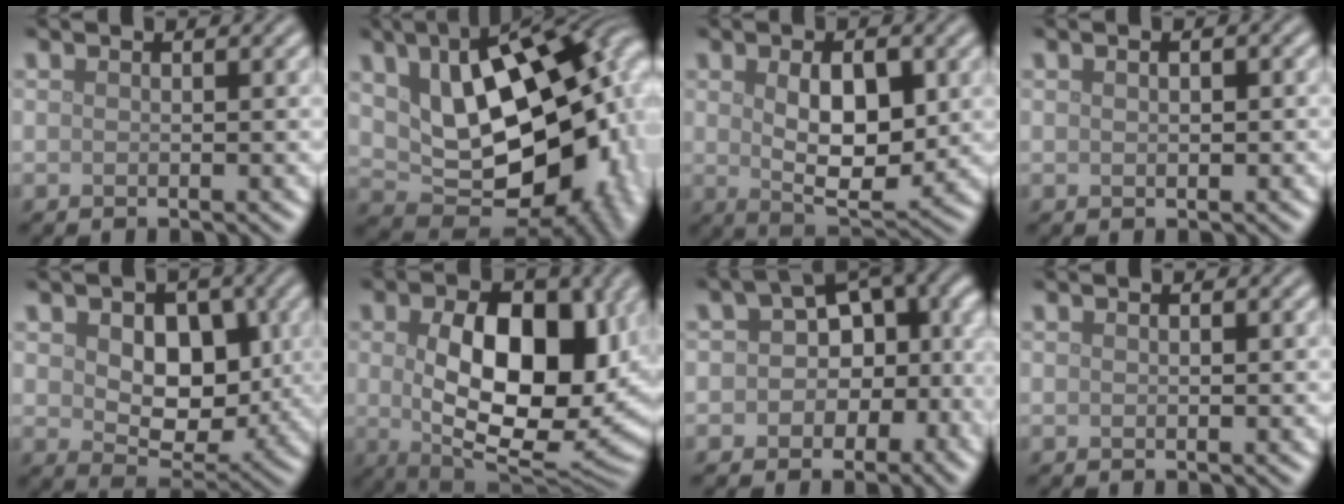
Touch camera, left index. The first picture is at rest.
{"total": 18.8, "force": [3.1, 10.9, 14.9], "torque": [-0.230, -0.012, 0.078]}
{"total": 6.4, "force": [0.7, 3.2, 5.5], "torque": [-0.093, -0.008, 0.017]}
{"total": 0.8, "force": [0.1, 0.4, 0.6], "torque": [-0.010, 0.002, 0.003]}
{"total": 6.7, "force": [1.1, 4.5, 4.9], "torque": [-0.077, -0.009, 0.018]}
{"total": 13.1, "force": [1.3, 7.4, 10.7], "torque": [-0.150, -0.012, 0.028]}
{"total": 14.2, "force": [0.7, 9.7, 10.4], "torque": [-0.118, -0.007, 0.026]}
{"total": 0.0}